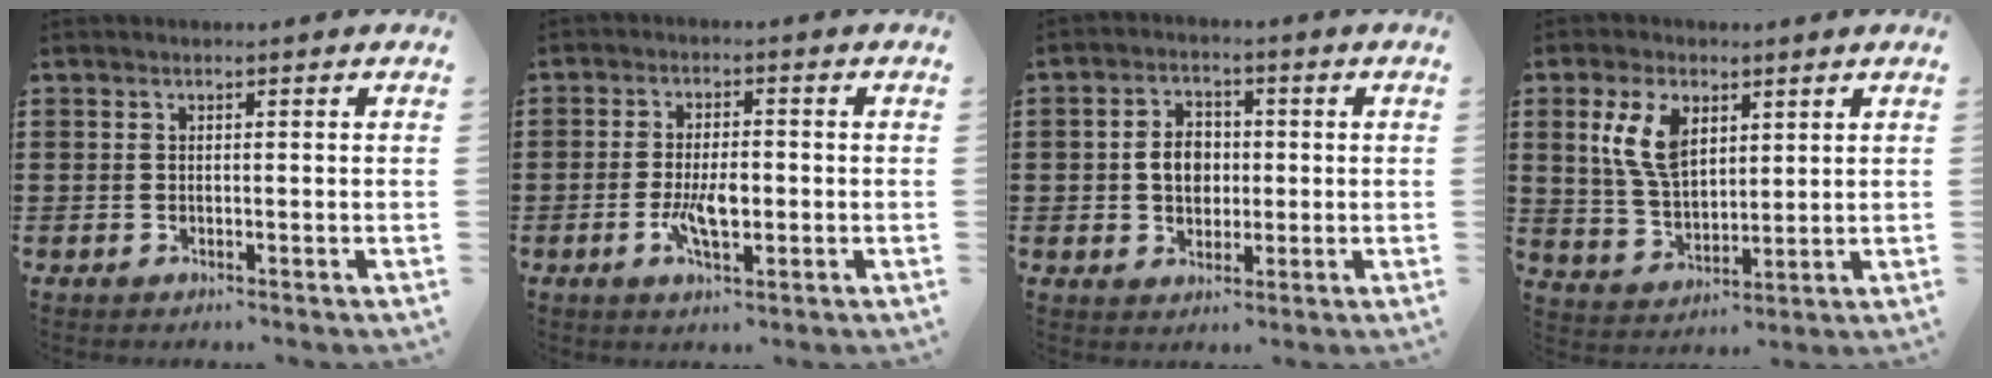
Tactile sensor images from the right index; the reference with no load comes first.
{"total": 5.7, "force": [-1.3, 2.2, 5.1], "torque": [-0.108, -0.002, -0.026]}
{"total": 4.7, "force": [-0.1, 3.6, 3.1], "torque": [-0.068, 0.013, -0.006]}
{"total": 8.3, "force": [3.4, 4.6, 6.0], "torque": [-0.139, 0.009, 0.062]}